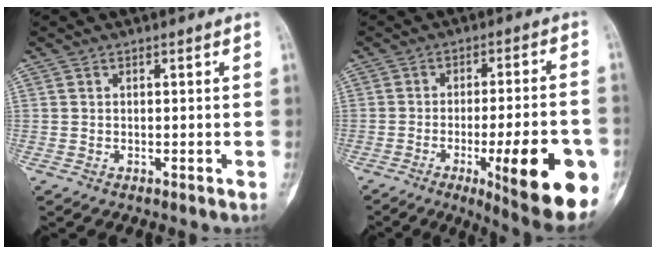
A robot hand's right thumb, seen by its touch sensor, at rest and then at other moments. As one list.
[{"total": 19.7, "force": [-6.9, 4.4, 17.9], "torque": [-0.199, 0.004, -0.083]}]